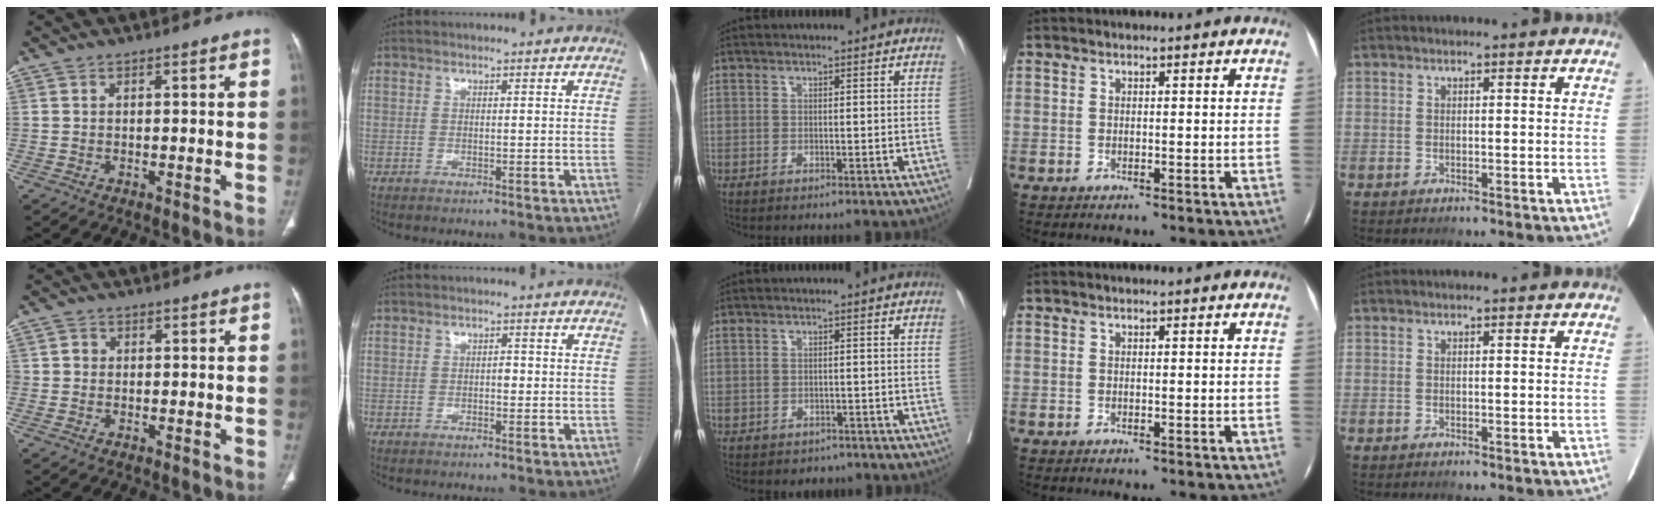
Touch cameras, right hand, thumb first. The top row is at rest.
{"thumb": {"total": 1.5, "force": [-0.2, 1.4, 0.5], "torque": [0.002, 0.006, -0.007]}, "index": {"total": 1.2, "force": [-0.4, 0.7, 0.9], "torque": [-0.010, 0.003, -0.008]}, "middle": {"total": 2.3, "force": [-1.6, 1.6, 0.2], "torque": [-0.004, 0.007, -0.022]}}